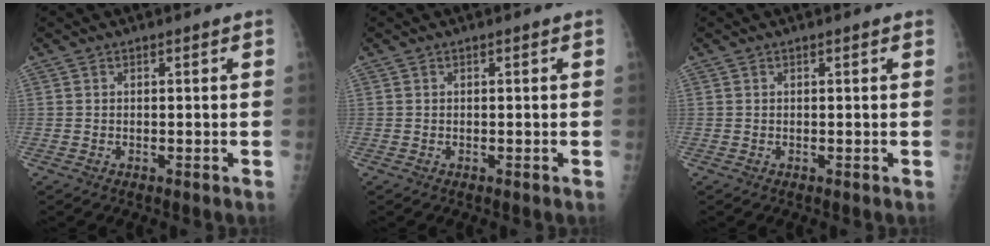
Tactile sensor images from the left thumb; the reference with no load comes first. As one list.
[{"total": 0.0}, {"total": 0.0}]